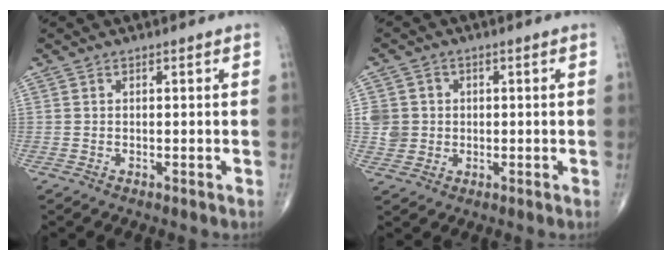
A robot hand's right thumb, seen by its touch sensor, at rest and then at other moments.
{"total": 5.0, "force": [0.3, 4.9, 1.3], "torque": [0.001, 0.004, 0.008]}